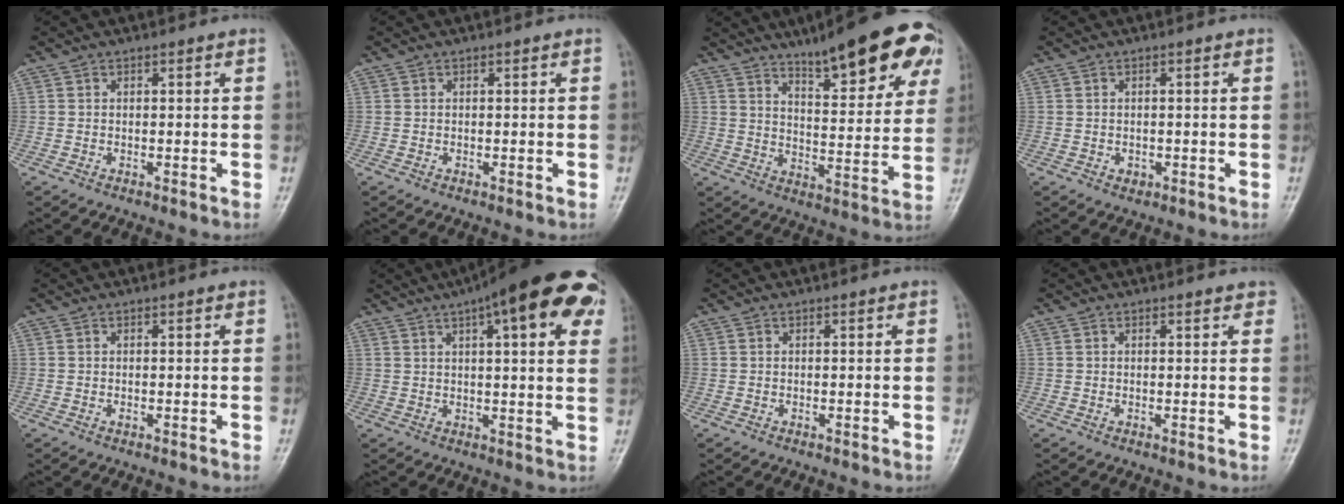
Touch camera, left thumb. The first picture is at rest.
{"total": 0.0}
{"total": 19.6, "force": [12.3, 5.2, 14.4], "torque": [-0.161, -0.048, 0.172]}
{"total": 1.4, "force": [-0.4, 1.1, 0.7], "torque": [-0.004, 0.002, -0.004]}
{"total": 0.6, "force": [0.0, 0.3, 0.5], "torque": [-0.006, 0.000, 0.001]}
{"total": 22.2, "force": [10.6, 6.5, 18.5], "torque": [-0.241, 0.018, 0.135]}
{"total": 0.0}
{"total": 1.6, "force": [1.2, 0.6, 0.8], "torque": [0.001, 0.001, 0.009]}